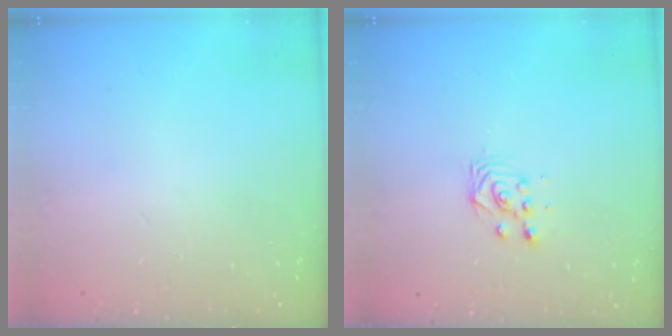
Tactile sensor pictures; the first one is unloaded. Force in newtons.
{"total": 2.9, "press": 2.9, "slide": 0.4}